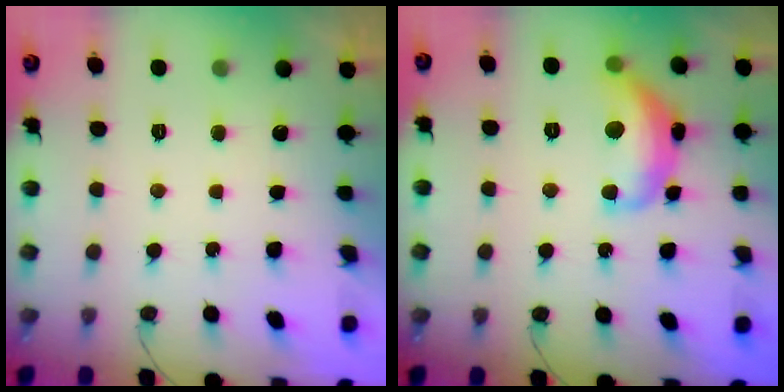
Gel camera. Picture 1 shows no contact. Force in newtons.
{"total": 14.2, "press": 14.2, "slide": 0.9}